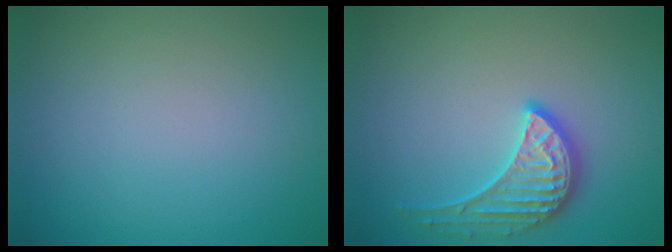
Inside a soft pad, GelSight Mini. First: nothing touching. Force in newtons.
{"total": 3.3, "press": 3.2, "slide": 0.9}